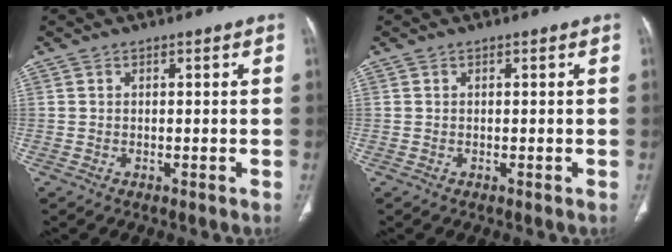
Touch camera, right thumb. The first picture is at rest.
{"total": 0.0}